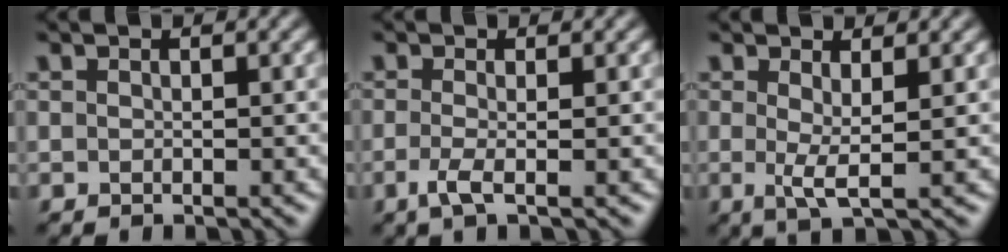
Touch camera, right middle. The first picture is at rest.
{"total": 2.1, "force": [-0.7, 0.5, 1.9], "torque": [-0.041, -0.007, -0.018]}
{"total": 2.4, "force": [0.3, 0.4, 2.4], "torque": [-0.046, -0.012, 0.006]}